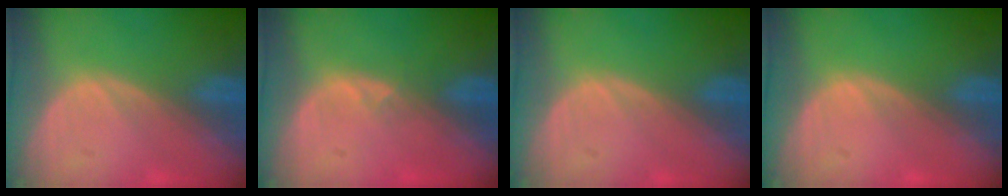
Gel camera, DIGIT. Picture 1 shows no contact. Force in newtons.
{"total": 0.7, "press": 0.6, "slide": 0.3}
{"total": 0.0}
{"total": 0.0}